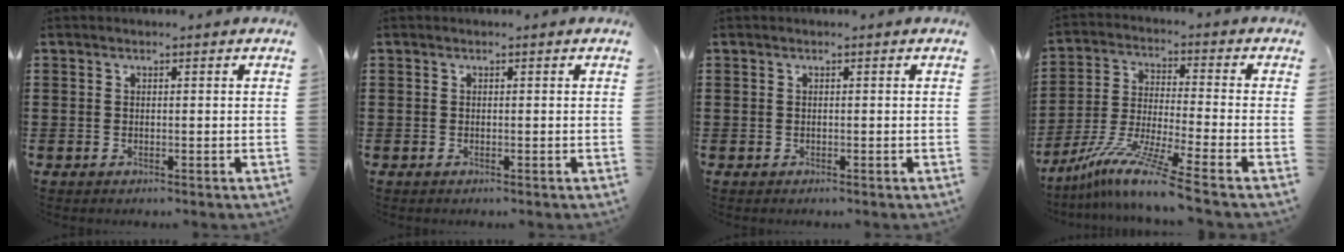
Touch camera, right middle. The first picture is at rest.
{"total": 0.0}
{"total": 0.0}
{"total": 9.8, "force": [-7.6, -0.3, 6.2], "torque": [-0.130, -0.009, -0.154]}